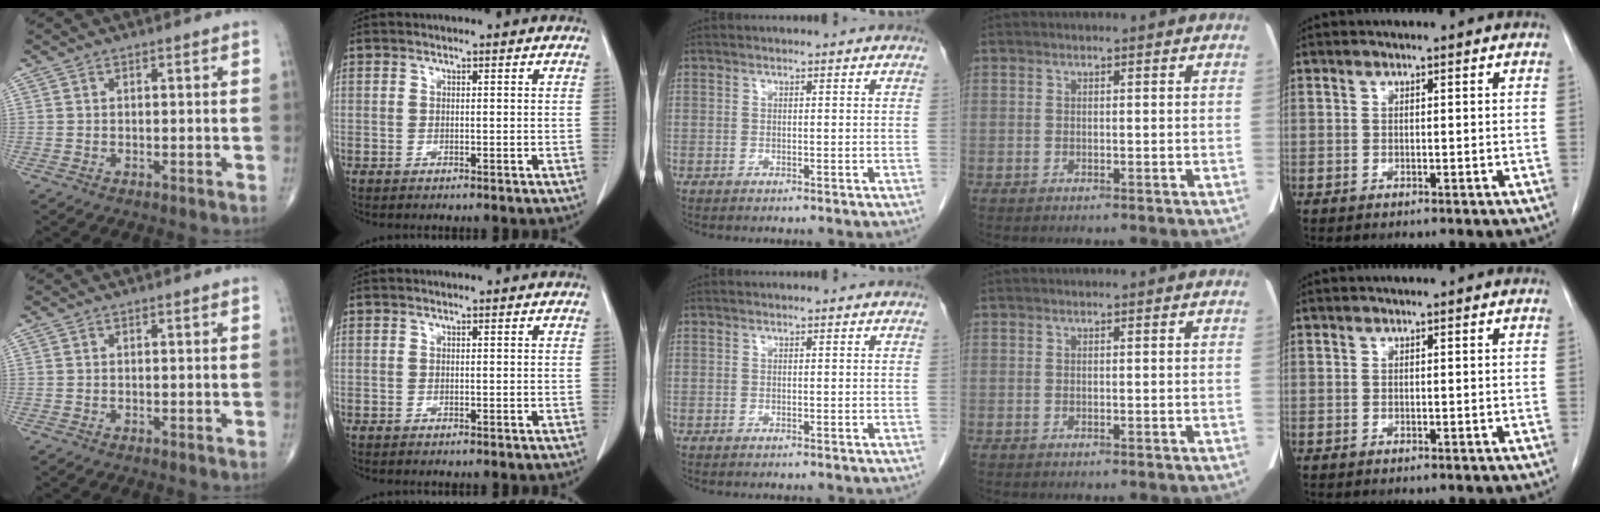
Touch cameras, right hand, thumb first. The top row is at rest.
{}